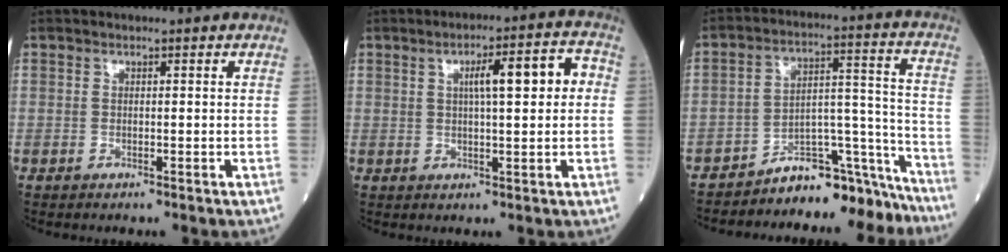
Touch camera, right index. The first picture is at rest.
{"total": 7.7, "force": [1.3, 1.2, 7.5], "torque": [-0.113, 0.027, 0.019]}
{"total": 12.8, "force": [-12.5, 2.4, 1.3], "torque": [0.019, 0.077, -0.195]}